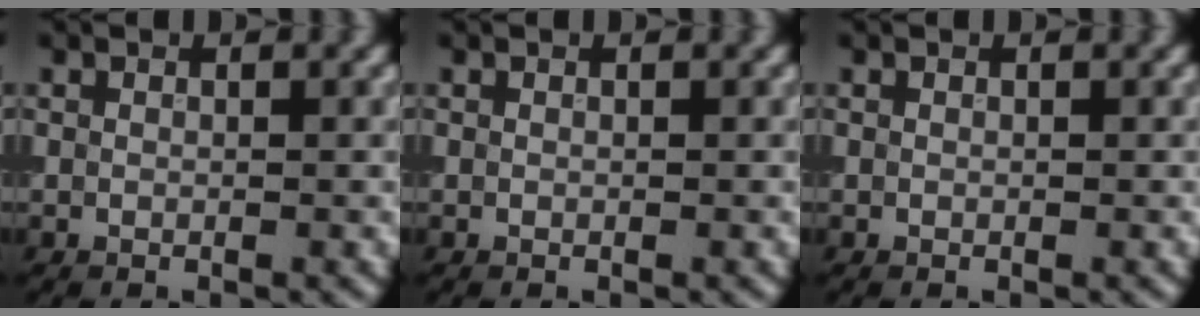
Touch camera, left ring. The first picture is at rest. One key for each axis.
{"total": 0.0}
{"total": 0.0}